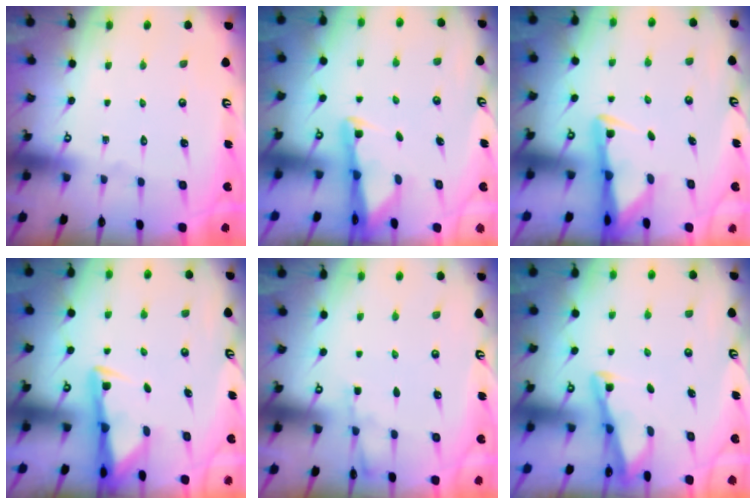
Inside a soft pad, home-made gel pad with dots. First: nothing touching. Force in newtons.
{"total": 2.0, "press": 2.0, "slide": 0.3}
{"total": 2.8, "press": 2.8, "slide": 0.6}
{"total": 2.9, "press": 2.9, "slide": 0.5}
{"total": 2.4, "press": 2.4, "slide": 0.5}
{"total": 2.9, "press": 2.9, "slide": 0.3}